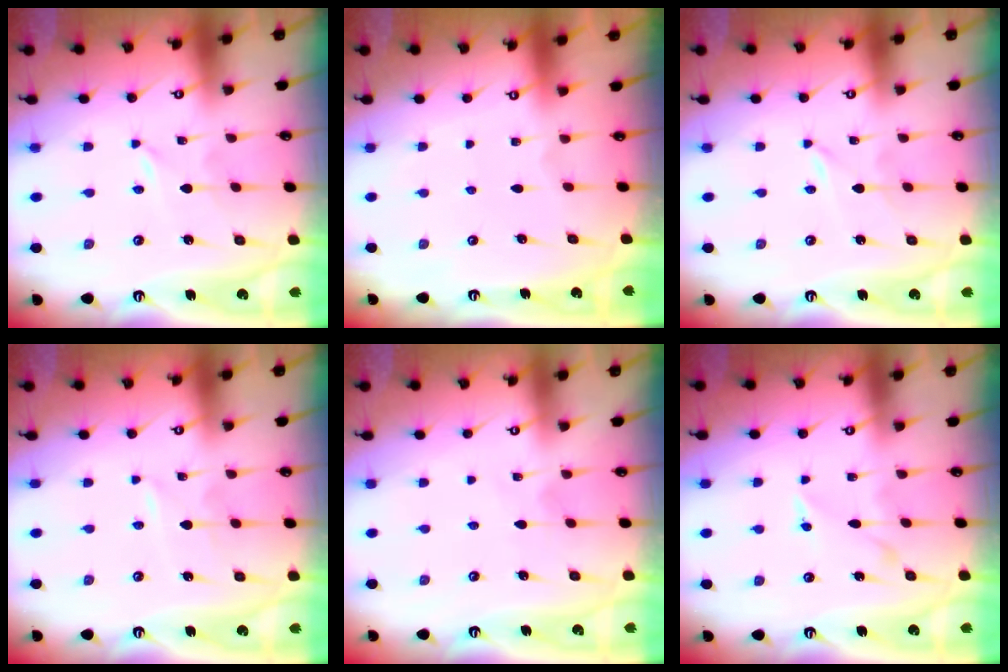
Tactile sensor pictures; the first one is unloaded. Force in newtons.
{"total": 0.0}
{"total": 0.0}
{"total": 1.5, "press": 1.4, "slide": 0.2}
{"total": 3.3, "press": 3.3, "slide": 0.3}
{"total": 5.0, "press": 5.0, "slide": 0.7}